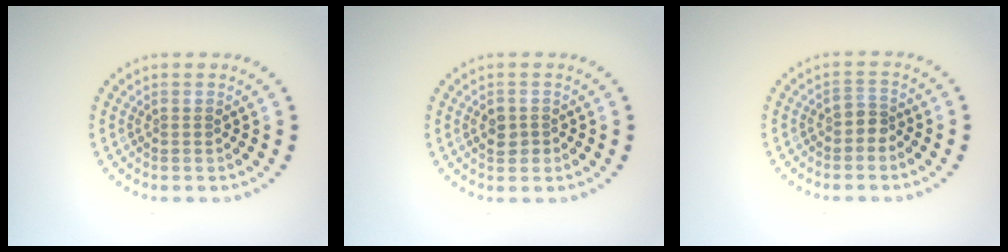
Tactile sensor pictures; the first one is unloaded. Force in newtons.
{"total": 1.7, "press": 1.6, "slide": 0.3}
{"total": 1.4, "press": 1.1, "slide": 0.8}